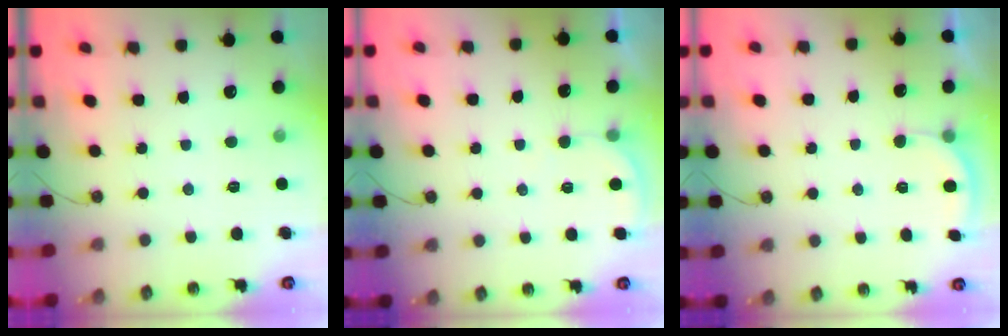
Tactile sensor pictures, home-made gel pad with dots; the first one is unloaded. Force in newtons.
{"total": 2.6, "press": 2.6, "slide": 0.2}
{"total": 2.6, "press": 2.5, "slide": 0.6}